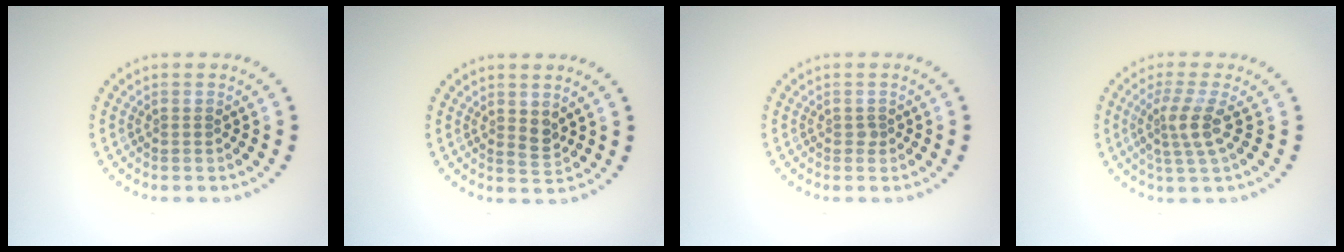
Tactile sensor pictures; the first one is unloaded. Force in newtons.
{"total": 1.2, "press": 1.1, "slide": 0.5}
{"total": 0.5, "press": 0.4, "slide": 0.4}
{"total": 2.9, "press": 2.2, "slide": 1.8}